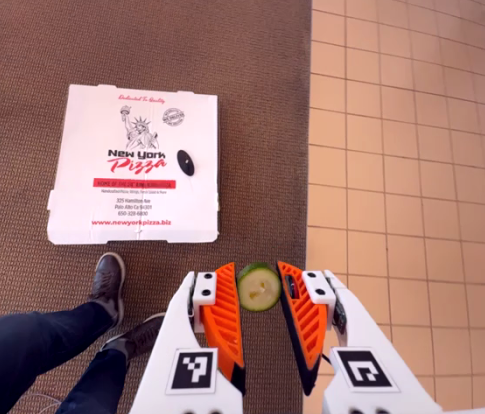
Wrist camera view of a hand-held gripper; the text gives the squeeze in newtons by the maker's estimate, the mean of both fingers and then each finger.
{"total": 8.0, "left": 7.8, "right": 8.2}